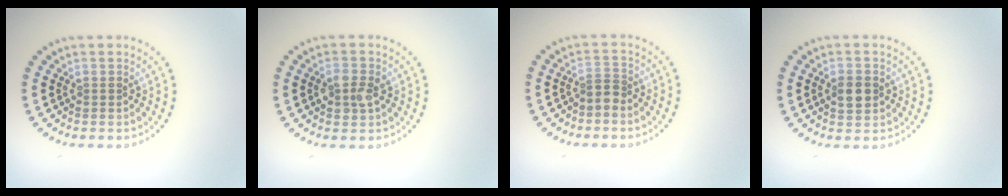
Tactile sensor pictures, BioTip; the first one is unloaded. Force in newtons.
{"total": 2.1, "press": 2.1, "slide": 0.1}
{"total": 1.5, "press": 1.1, "slide": 1.0}
{"total": 2.9, "press": 2.9, "slide": 0.1}